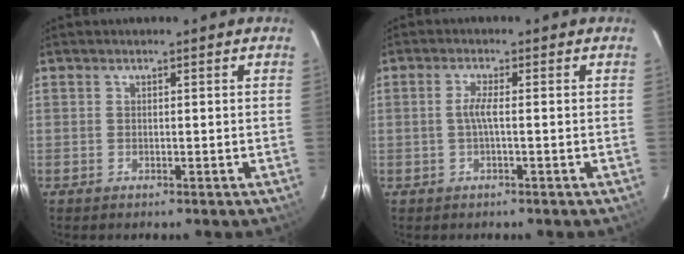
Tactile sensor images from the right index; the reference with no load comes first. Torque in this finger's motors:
{"motor_torque": [0.13, 0.10, 0.22, 0.07]}